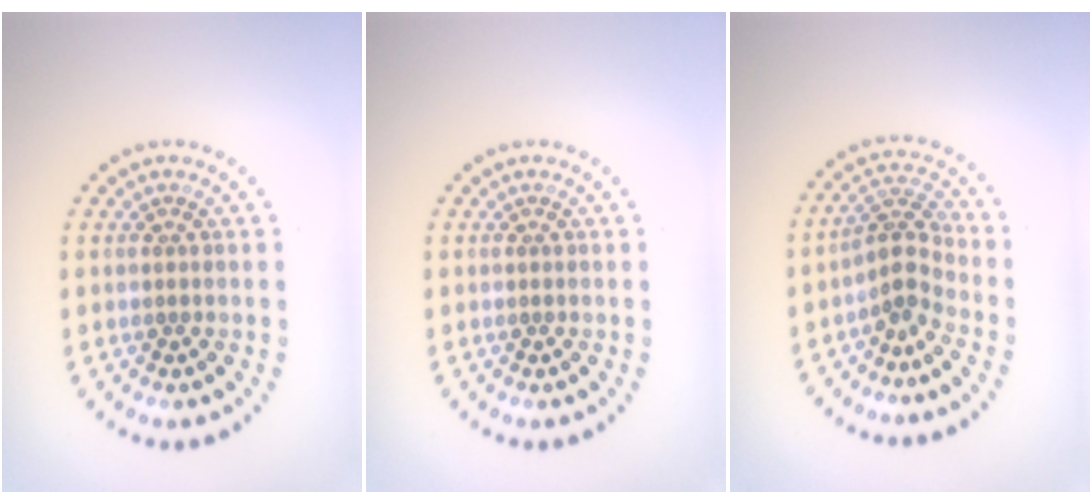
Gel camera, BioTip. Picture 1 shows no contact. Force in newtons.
{"total": 0.0}
{"total": 2.6, "press": 1.8, "slide": 1.9}